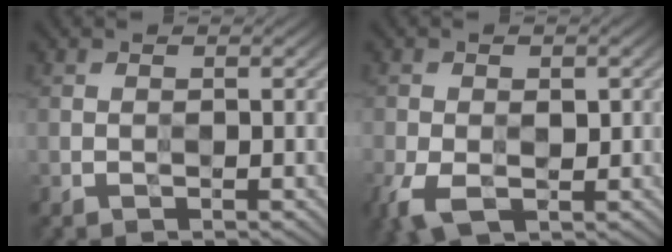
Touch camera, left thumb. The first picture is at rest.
{"total": 5.5, "force": [-1.7, 3.2, 4.1], "torque": [-0.093, -0.011, -0.032]}